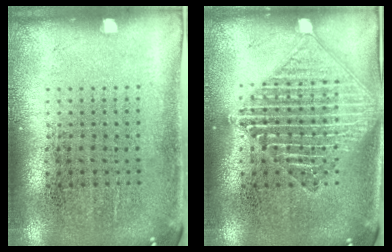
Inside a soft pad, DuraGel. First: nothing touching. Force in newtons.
{"total": 3.3, "press": 3.3, "slide": 0.5}